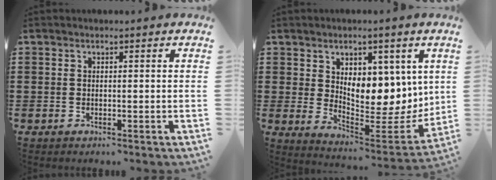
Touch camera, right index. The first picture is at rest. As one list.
[{"total": 7.1, "force": [3.8, 4.6, 3.9], "torque": [-0.062, -0.046, 0.065]}]